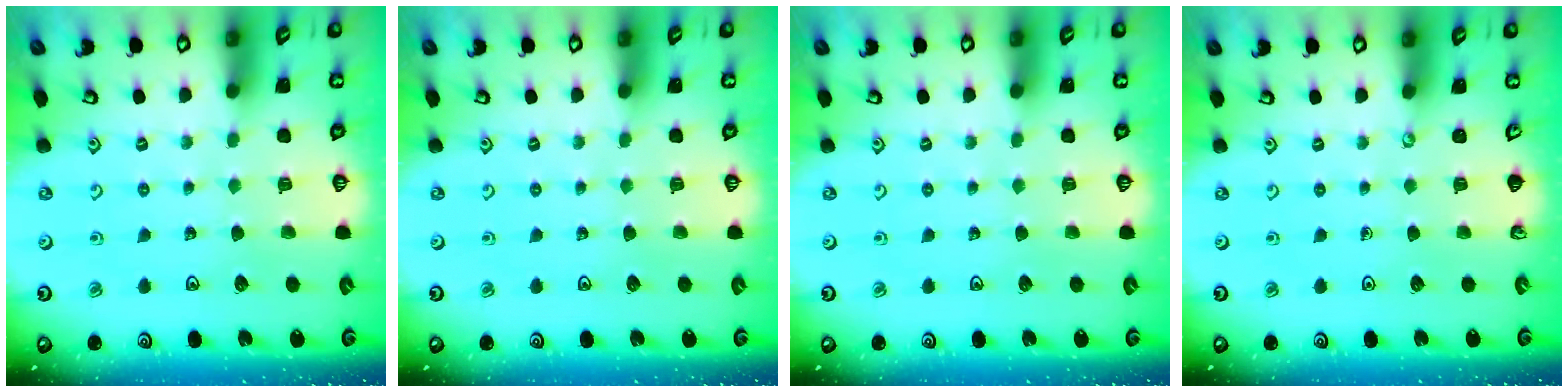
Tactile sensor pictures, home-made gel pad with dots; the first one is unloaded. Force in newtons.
{"total": 0.0}
{"total": 0.0}
{"total": 0.0}